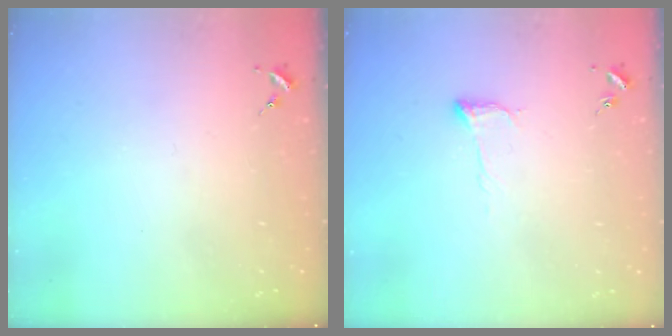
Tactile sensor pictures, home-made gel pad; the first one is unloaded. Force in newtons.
{"total": 5.6, "press": 5.5, "slide": 0.8}